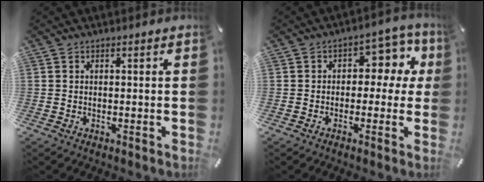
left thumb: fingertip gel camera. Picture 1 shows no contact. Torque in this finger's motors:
{"motor_torque": [0.67, 0.64, 0.61, 0.20, -0.01]}